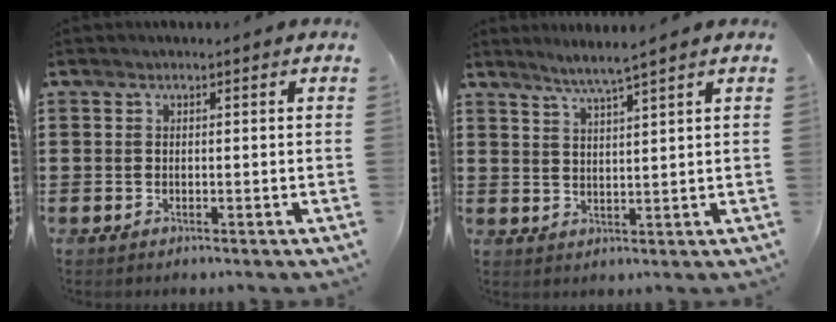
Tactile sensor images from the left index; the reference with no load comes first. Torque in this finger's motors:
{"motor_torque": [0.05, -0.04, 0.04, 0.05]}